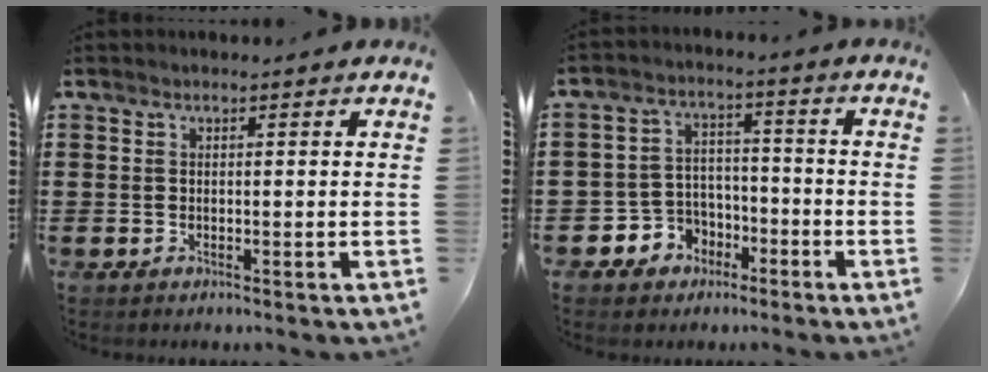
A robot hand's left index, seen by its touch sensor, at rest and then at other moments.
{"total": 4.9, "force": [-3.0, 3.9, 0.7], "torque": [-0.031, 0.010, -0.061]}